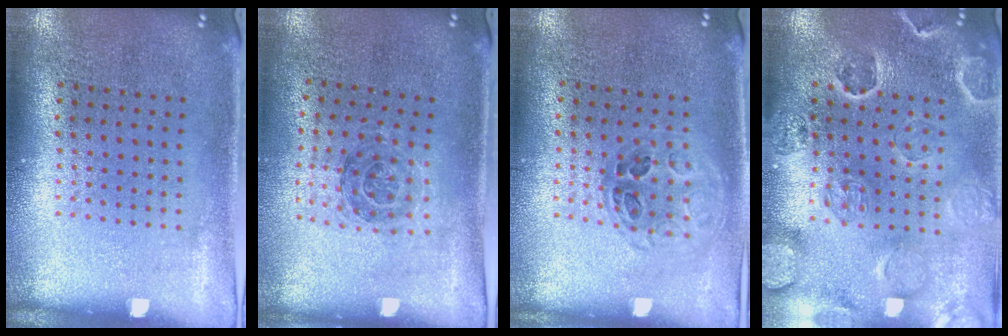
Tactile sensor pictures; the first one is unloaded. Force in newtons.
{"total": 1.1, "press": 1.1, "slide": 0.3}
{"total": 1.1, "press": 1.0, "slide": 0.5}
{"total": 2.7, "press": 2.6, "slide": 0.8}